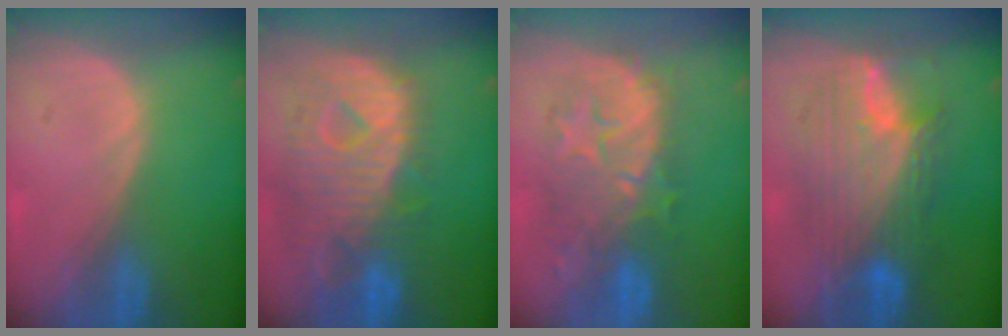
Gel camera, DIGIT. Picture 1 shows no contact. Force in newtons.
{"total": 12.6, "press": 10.8, "slide": 6.5}
{"total": 9.6, "press": 9.4, "slide": 2.2}
{"total": 10.5, "press": 10.4, "slide": 0.7}